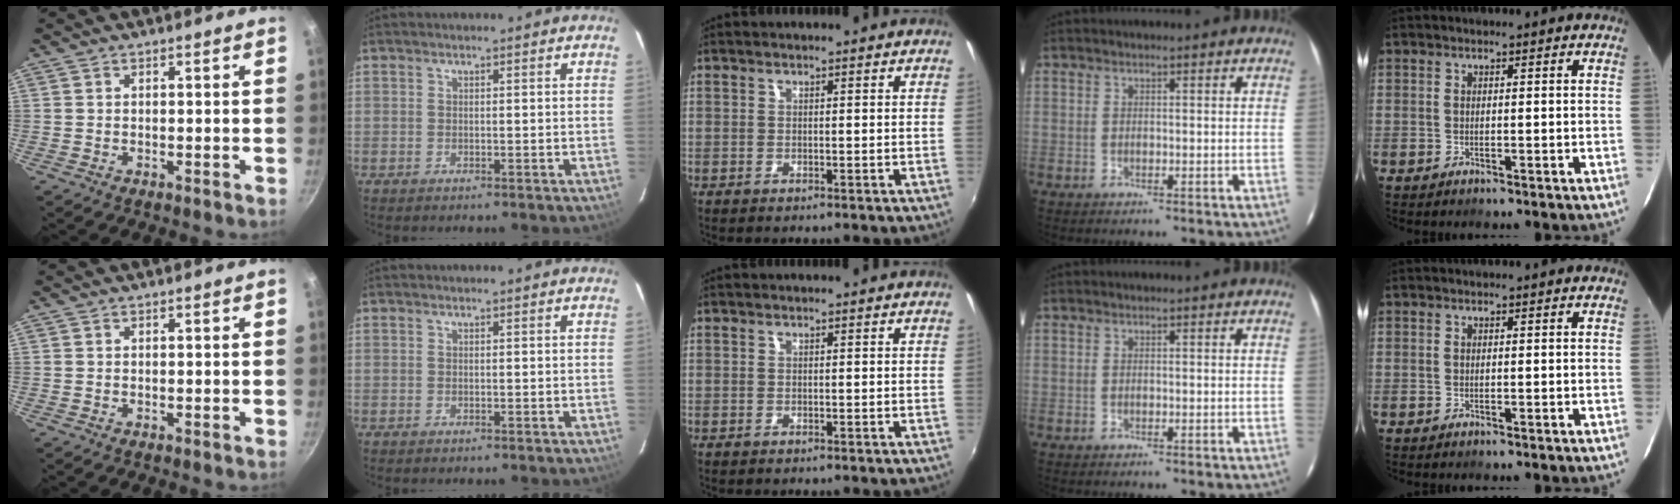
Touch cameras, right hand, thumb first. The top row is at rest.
{}